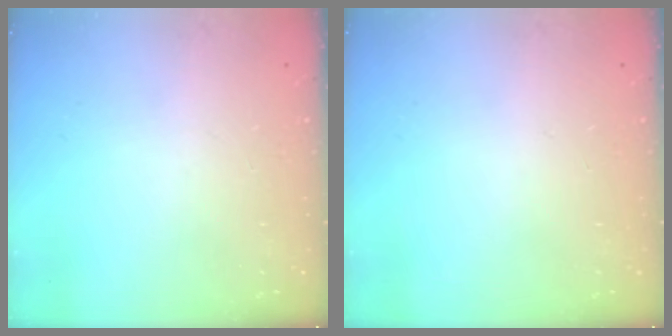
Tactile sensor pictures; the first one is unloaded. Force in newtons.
{"total": 0.0}